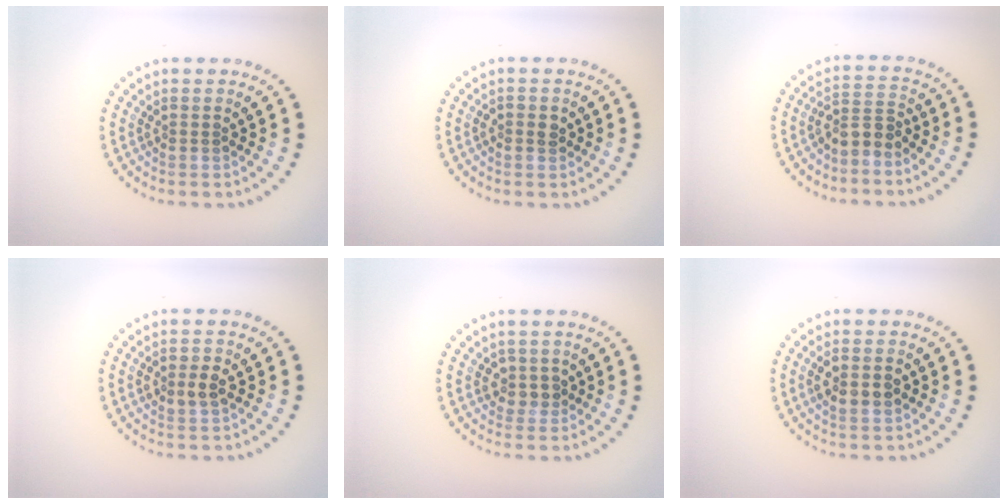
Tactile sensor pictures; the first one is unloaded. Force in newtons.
{"total": 1.3, "press": 1.3, "slide": 0.2}
{"total": 2.7, "press": 2.2, "slide": 1.4}
{"total": 2.1, "press": 2.1, "slide": 0.2}
{"total": 1.7, "press": 1.4, "slide": 0.9}
{"total": 2.3, "press": 2.3, "slide": 0.0}